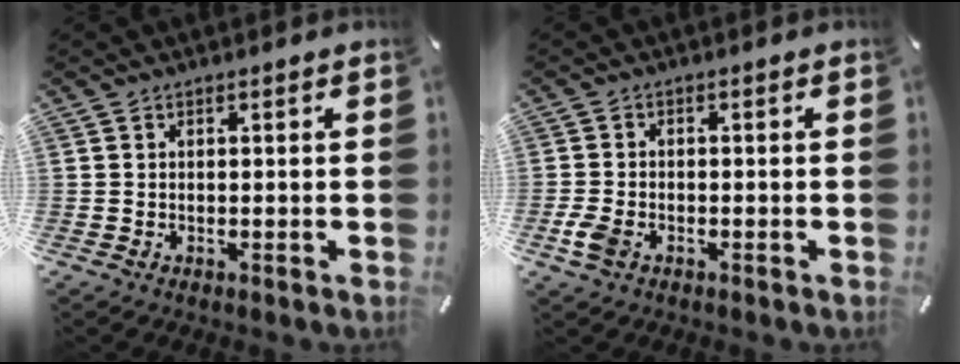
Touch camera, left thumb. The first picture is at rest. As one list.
[{"total": 4.1, "force": [-1.8, 2.5, 2.7], "torque": [-0.070, -0.002, -0.036]}]